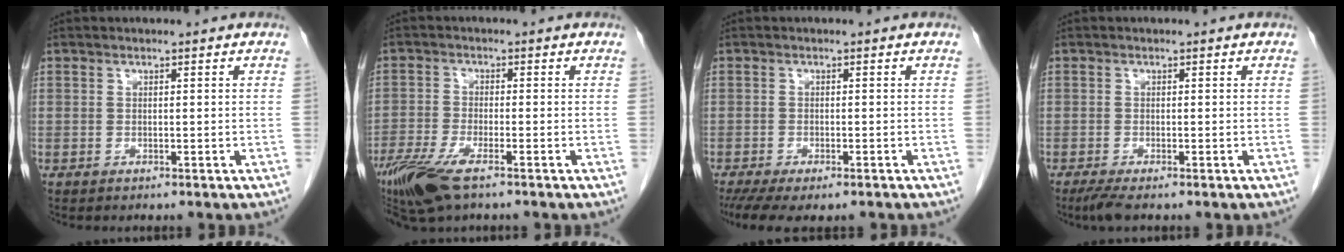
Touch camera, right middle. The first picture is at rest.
{"total": 8.7, "force": [-5.7, 2.1, 6.2], "torque": [-0.123, -0.019, -0.105]}
{"total": 8.9, "force": [-6.7, 2.9, 5.1], "torque": [-0.087, -0.011, -0.101]}
{"total": 2.1, "force": [-1.5, 0.2, 1.5], "torque": [-0.035, -0.008, -0.031]}